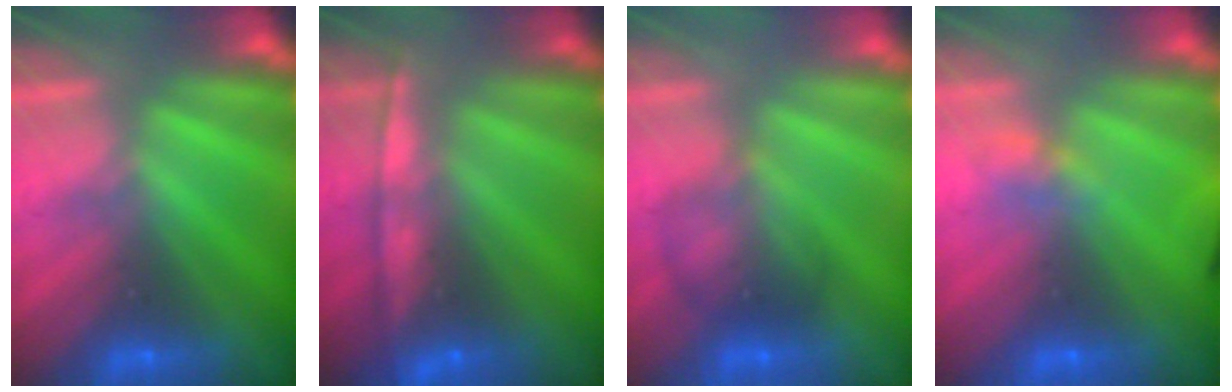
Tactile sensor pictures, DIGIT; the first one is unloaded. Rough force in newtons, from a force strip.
{"total": 7.8}
{"total": 2.0}
{"total": 3.5}